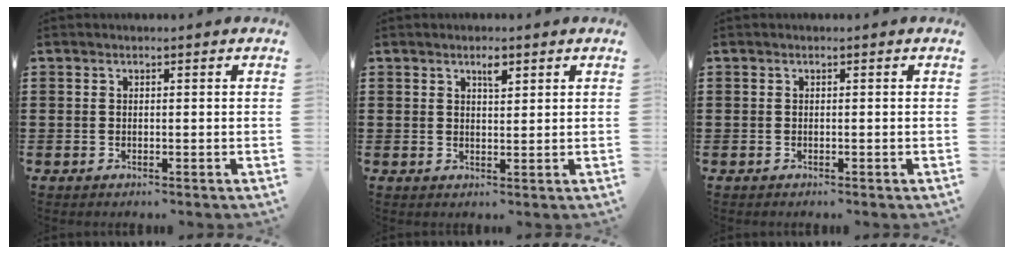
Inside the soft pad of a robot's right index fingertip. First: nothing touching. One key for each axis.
{"total": 2.3, "fx": 1.4, "fy": 0.8, "fz": 1.6, "tx": -0.020, "ty": -0.002, "tz": 0.021}
{"total": 0.0}